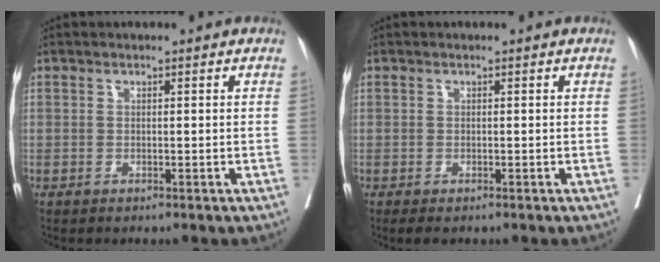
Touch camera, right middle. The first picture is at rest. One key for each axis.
{"total": 1.0, "fx": -0.7, "fy": 0.5, "fz": 0.5, "tx": -0.011, "ty": -0.002, "tz": -0.008}